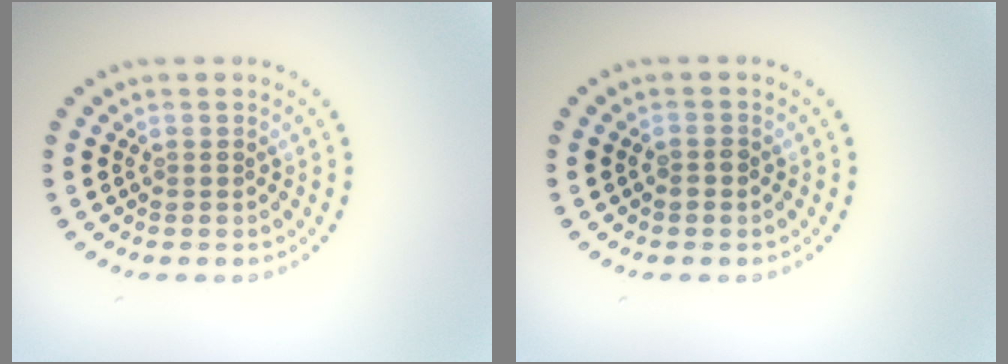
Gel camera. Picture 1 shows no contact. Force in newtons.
{"total": 0.8, "press": 0.8, "slide": 0.1}